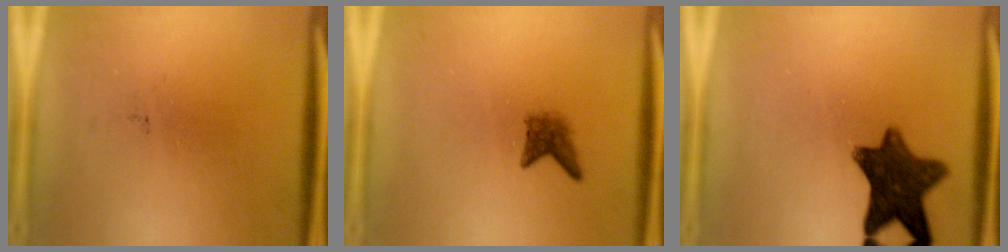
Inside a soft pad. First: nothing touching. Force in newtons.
{"total": 2.1}
{"total": 10.5}